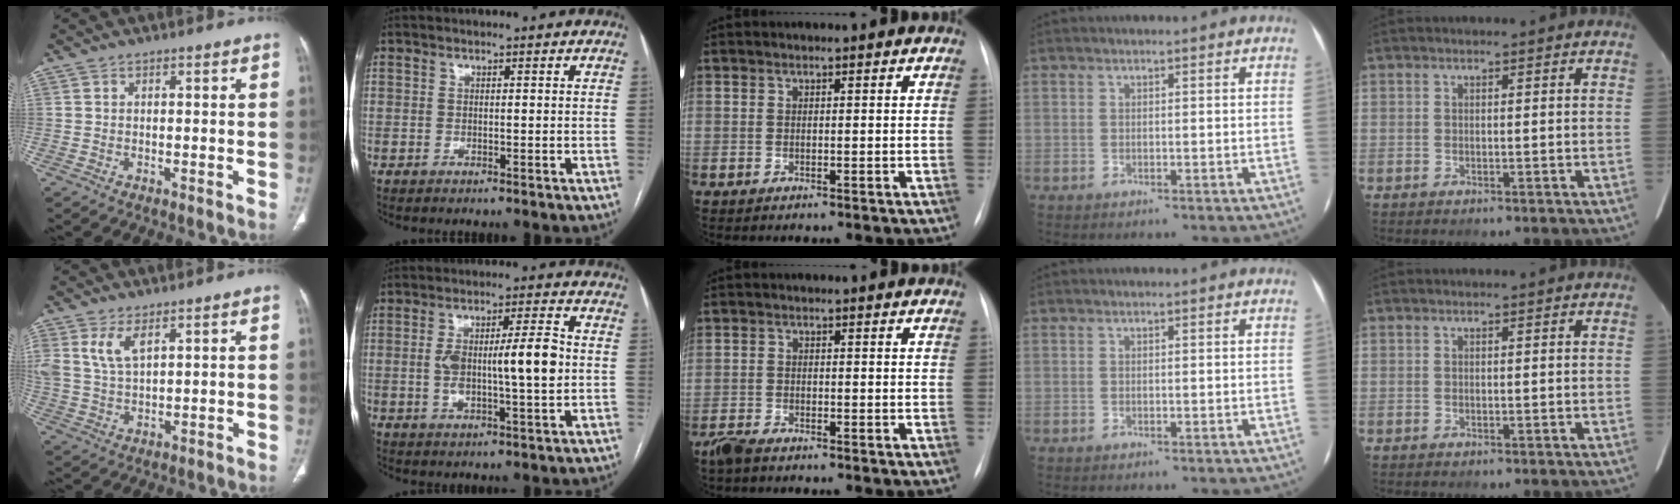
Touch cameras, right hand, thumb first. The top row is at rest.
{"thumb": {"total": 6.5, "force": [3.2, 3.1, 4.7], "torque": [-0.096, -0.009, 0.074]}, "index": {"total": 10.6, "force": [0.1, 2.3, 10.4], "torque": [-0.179, 0.016, 0.005]}, "middle": {"total": 2.8, "force": [-2.4, 0.7, 1.2], "torque": [-0.029, -0.006, -0.045]}}